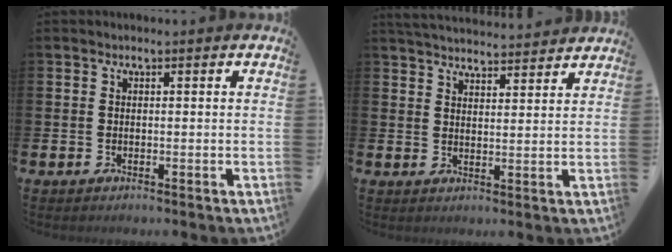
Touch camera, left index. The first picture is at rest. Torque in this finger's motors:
{"motor_torque": [-0.44, -1.70, -0.47, -0.01]}